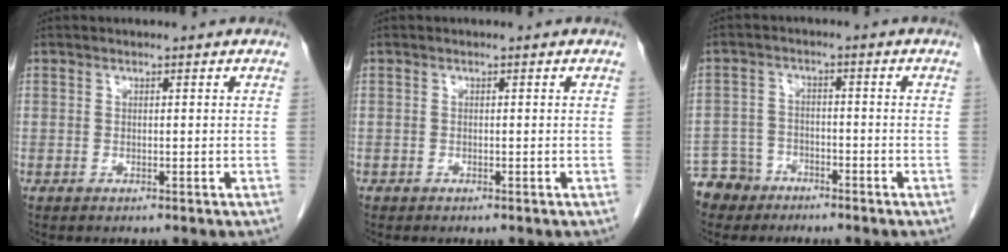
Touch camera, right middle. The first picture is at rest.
{"total": 0.0}
{"total": 5.9, "force": [-4.6, 3.7, -0.2], "torque": [0.005, -0.001, -0.088]}